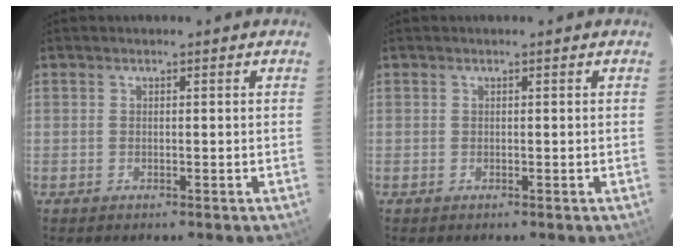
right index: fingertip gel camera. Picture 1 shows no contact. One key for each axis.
{"total": 0.0}